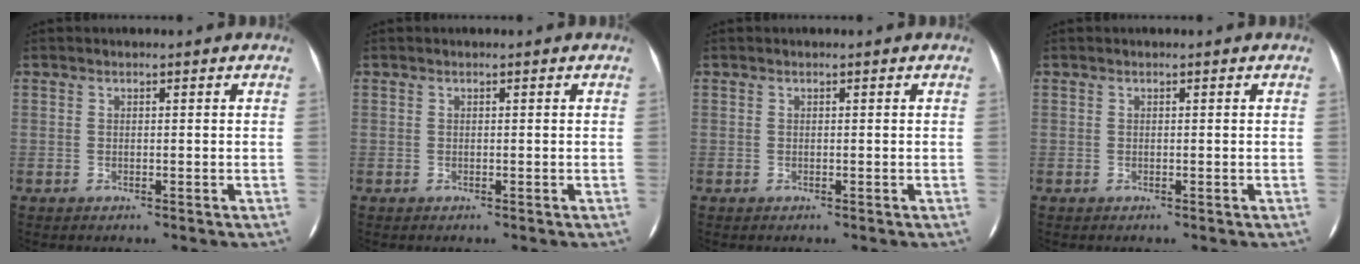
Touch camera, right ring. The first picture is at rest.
{"total": 0.0}
{"total": 0.0}
{"total": 0.0}